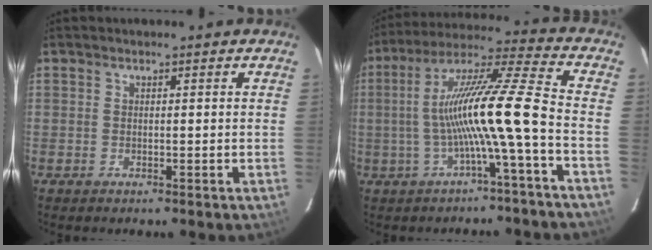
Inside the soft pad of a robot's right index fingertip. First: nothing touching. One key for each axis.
{"total": 14.3, "fx": -3.6, "fy": -1.4, "fz": 13.8, "tx": -0.248, "ty": 0.007, "tz": -0.064}